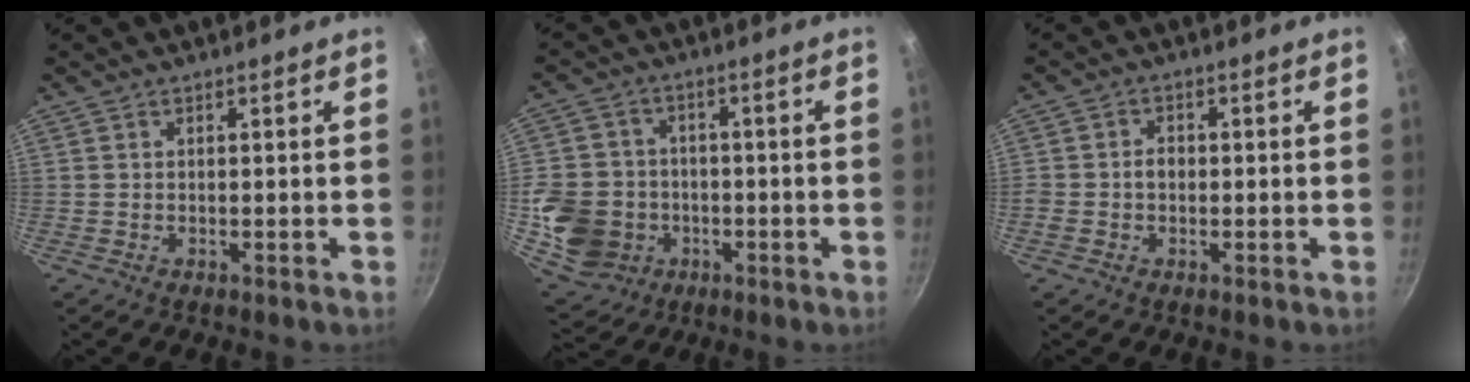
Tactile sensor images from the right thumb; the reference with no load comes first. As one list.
[{"total": 13.1, "force": [-2.9, 11.4, 5.6], "torque": [-0.095, 0.012, -0.043]}, {"total": 2.8, "force": [-0.3, 2.1, 1.8], "torque": [-0.028, 0.011, -0.007]}]